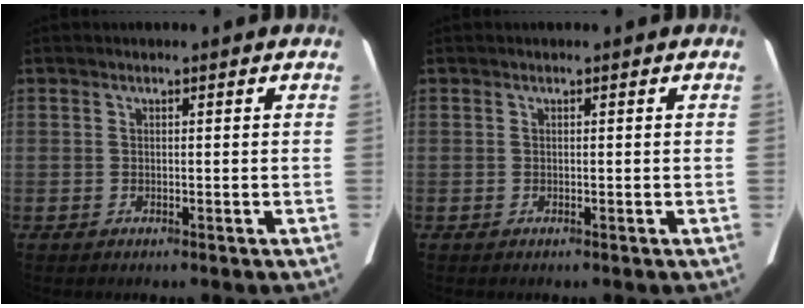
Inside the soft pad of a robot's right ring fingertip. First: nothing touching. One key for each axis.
{"total": 0.0}